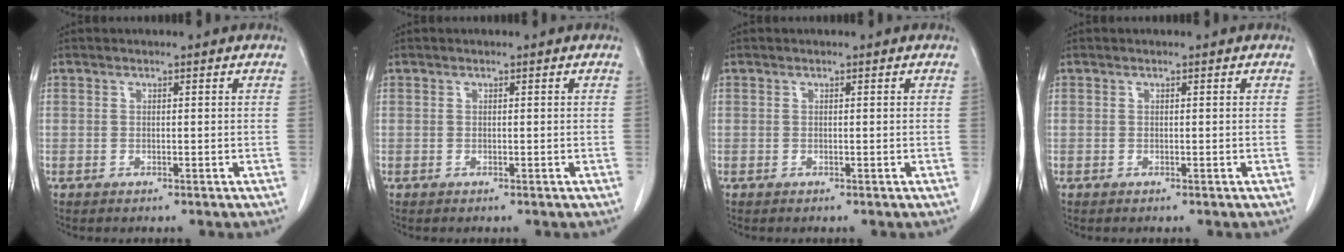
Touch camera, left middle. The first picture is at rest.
{"total": 0.0}
{"total": 0.0}
{"total": 0.0}